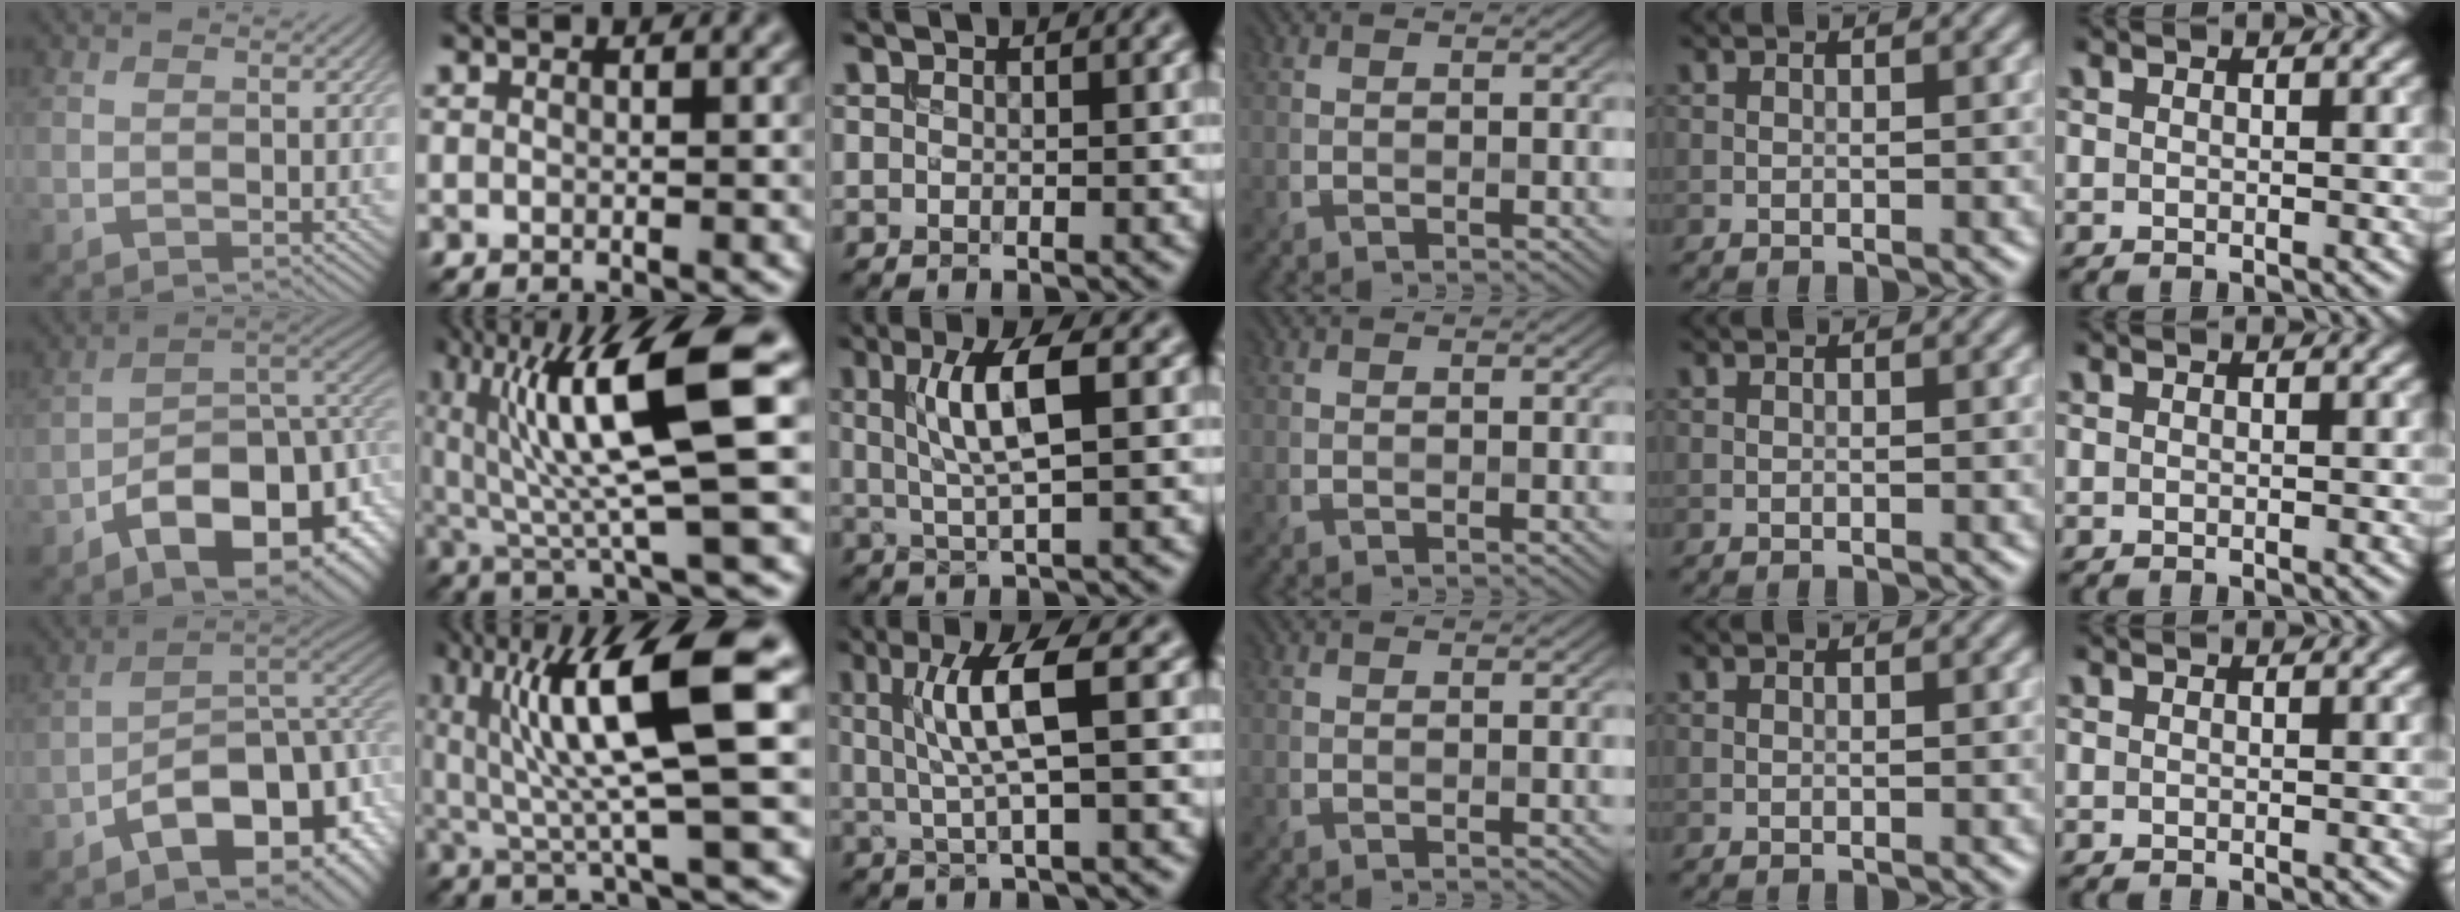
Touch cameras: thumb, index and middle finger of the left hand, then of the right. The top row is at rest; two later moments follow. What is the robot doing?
{"motion": "extract", "object": "bucket"}